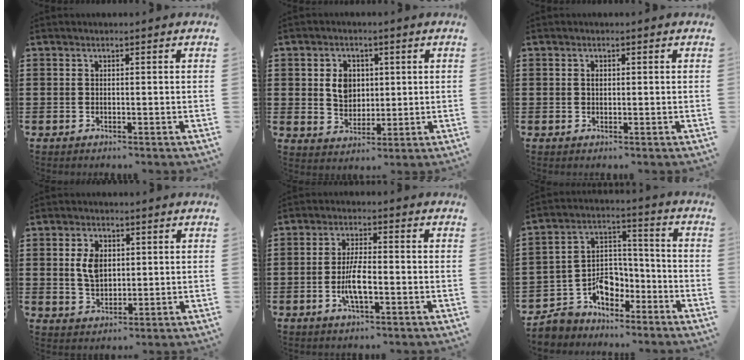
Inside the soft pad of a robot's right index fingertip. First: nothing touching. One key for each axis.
{"total": 4.9, "fx": 1.0, "fy": 3.9, "fz": 2.8, "tx": -0.060, "ty": 0.012, "tz": 0.013}
{"total": 0.8, "fx": 0.2, "fy": 0.6, "fz": 0.6, "tx": -0.014, "ty": 0.000, "tz": 0.003}
{"total": 5.1, "fx": 0.8, "fy": 3.3, "fz": 3.7, "tx": -0.088, "ty": 0.010, "tz": 0.011}
{"total": 5.4, "fx": -1.6, "fy": 1.5, "fz": 5.0, "tx": -0.104, "ty": -0.002, "tz": -0.033}
{"total": 6.9, "fx": -5.0, "fy": 4.6, "fz": 1.4, "tx": -0.044, "ty": 0.015, "tz": -0.098}